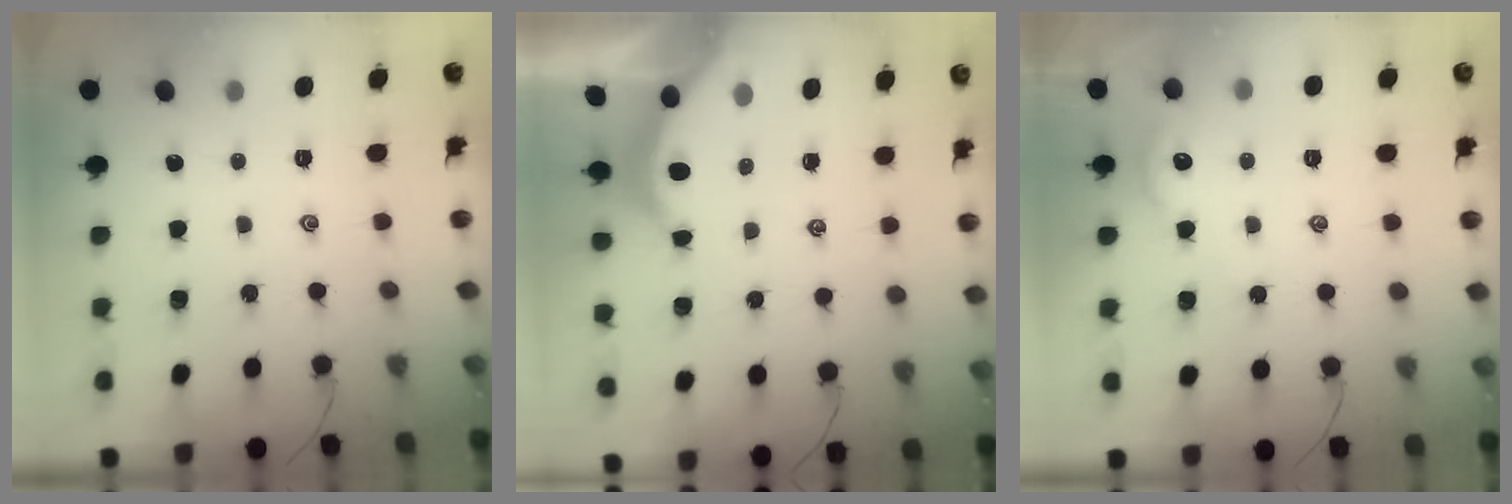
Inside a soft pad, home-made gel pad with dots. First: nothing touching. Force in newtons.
{"total": 3.9, "press": 3.9, "slide": 0.5}
{"total": 2.2, "press": 2.2, "slide": 0.2}